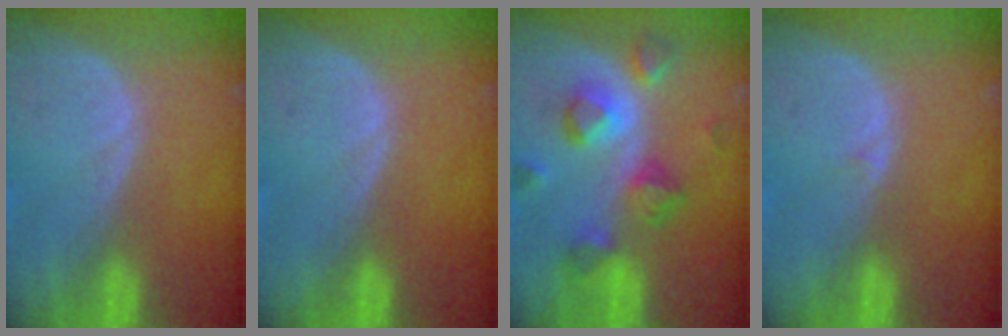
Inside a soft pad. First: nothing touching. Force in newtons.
{"total": 0.0}
{"total": 8.0, "press": 7.7, "slide": 2.4}
{"total": 0.9, "press": 0.5, "slide": 0.7}